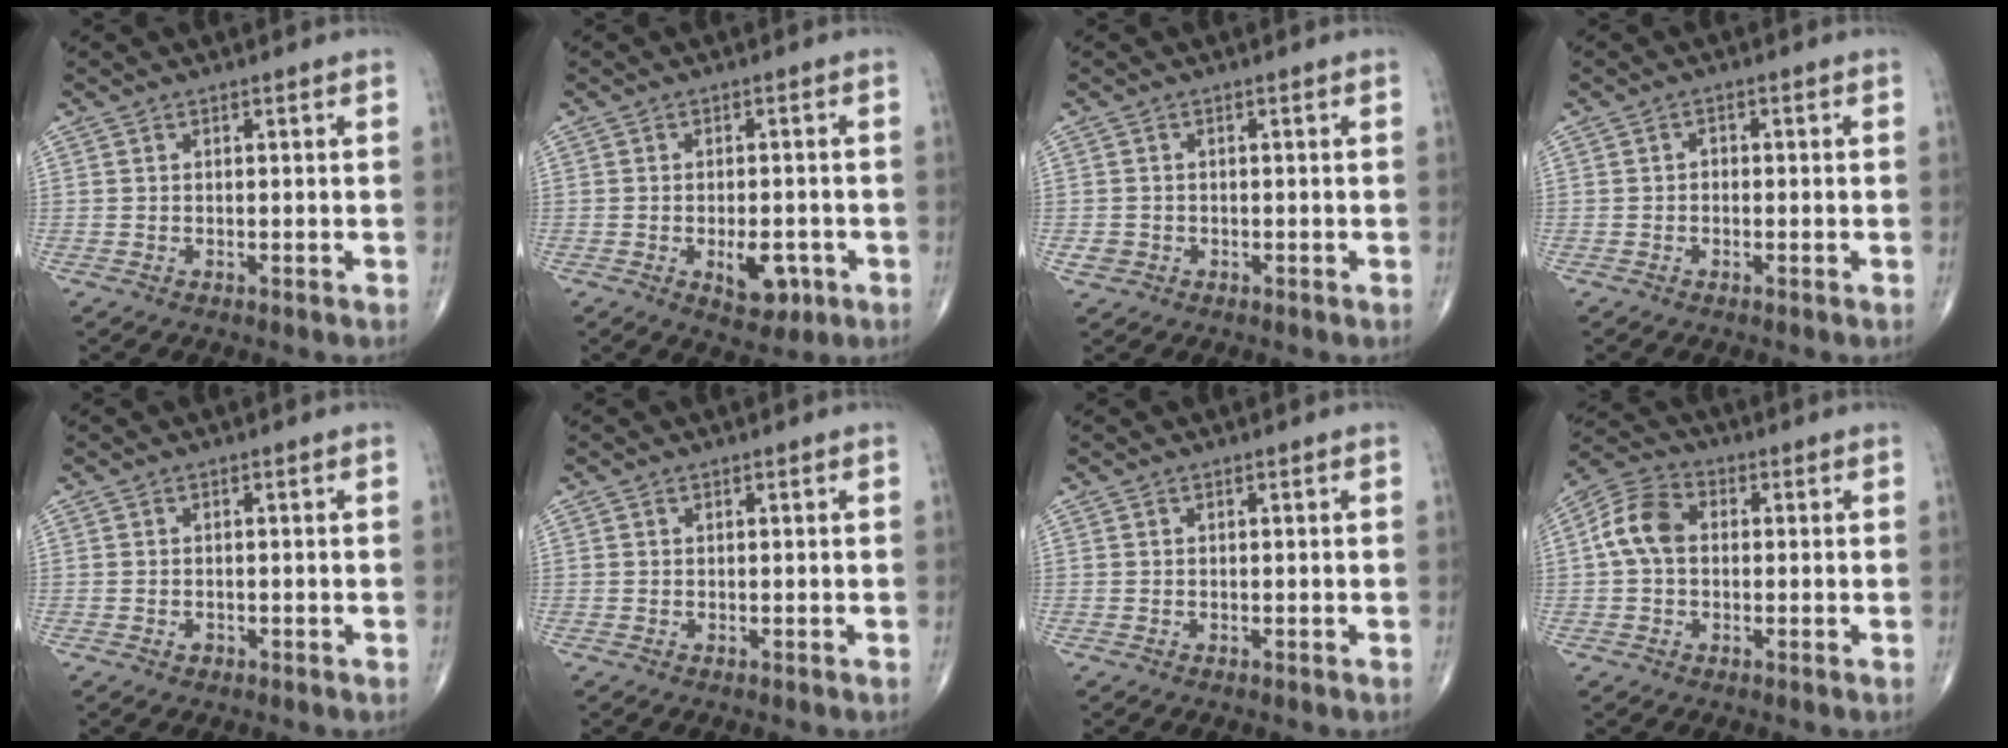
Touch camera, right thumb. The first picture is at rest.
{"total": 6.2, "force": [-2.1, 3.3, 4.8], "torque": [-0.053, 0.006, -0.022]}
{"total": 1.7, "force": [-0.5, 1.5, 0.5], "torque": [-0.003, 0.006, -0.007]}
{"total": 1.2, "force": [-0.3, 1.0, 0.7], "torque": [0.000, 0.005, -0.010]}
{"total": 0.9, "force": [-0.4, 0.6, 0.4], "torque": [-0.004, 0.003, -0.007]}
{"total": 0.0}
{"total": 0.0}
{"total": 8.2, "force": [0.4, 5.8, 5.7], "torque": [-0.110, 0.027, -0.002]}